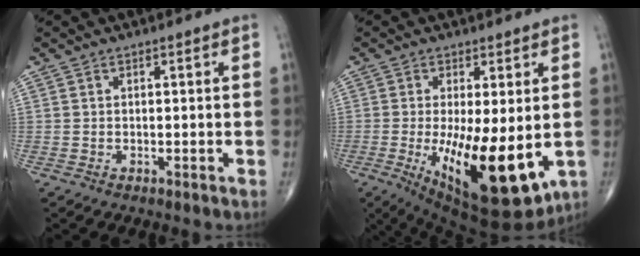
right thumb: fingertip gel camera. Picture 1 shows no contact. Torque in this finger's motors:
{"motor_torque": [2.56, 2.45, 1.02, -0.99, 0.53]}